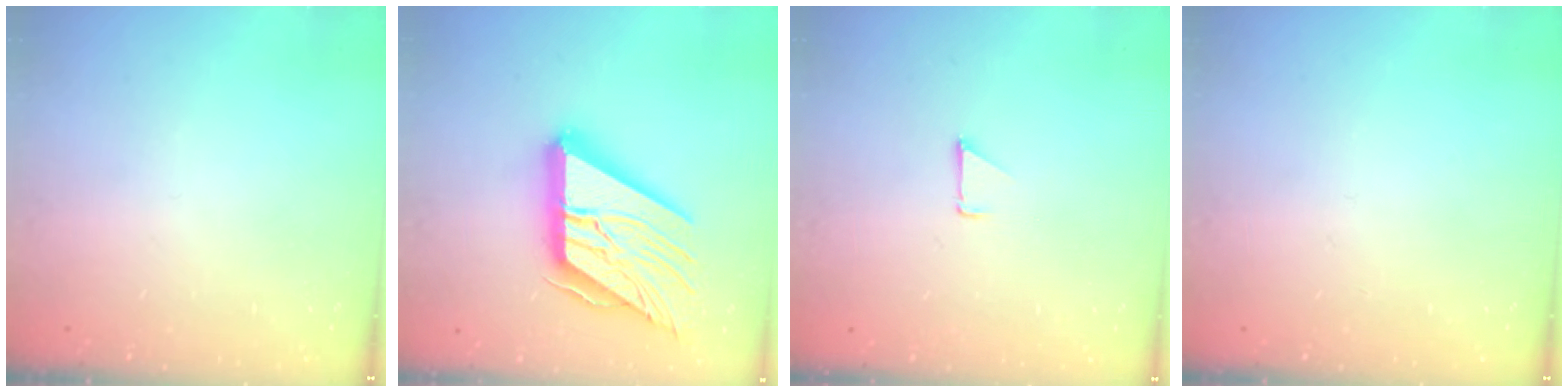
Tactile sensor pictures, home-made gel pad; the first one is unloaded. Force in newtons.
{"total": 23.2, "press": 23.0, "slide": 2.7}
{"total": 0.9, "press": 0.8, "slide": 0.1}
{"total": 0.0}